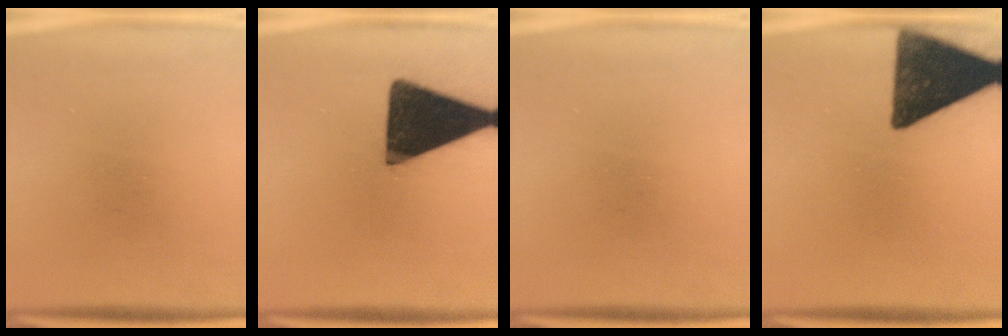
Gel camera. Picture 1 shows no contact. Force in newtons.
{"total": 19.2}
{"total": 0.0}
{"total": 16.3}